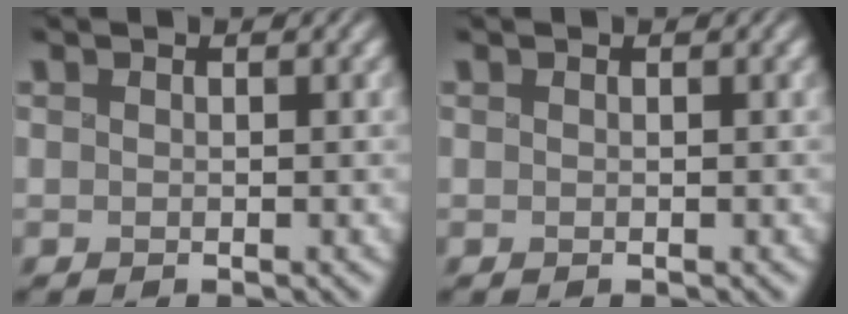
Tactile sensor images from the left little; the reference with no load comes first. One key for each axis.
{"total": 0.0}